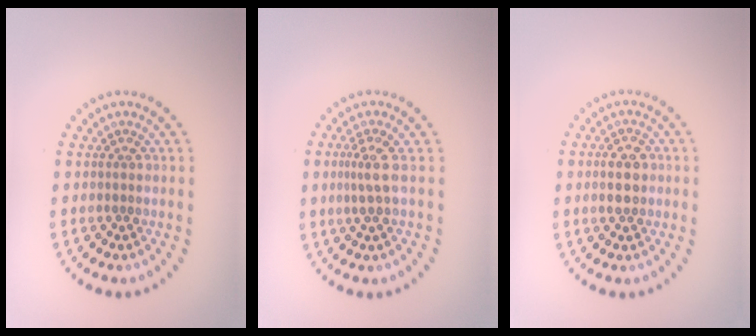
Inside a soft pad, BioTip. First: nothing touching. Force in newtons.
{"total": 2.1, "press": 1.5, "slide": 1.5}
{"total": 2.8, "press": 2.8, "slide": 0.1}